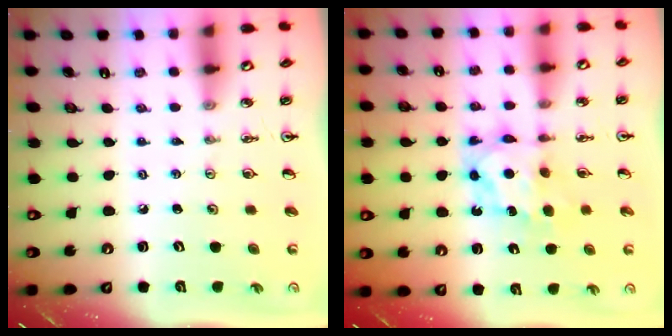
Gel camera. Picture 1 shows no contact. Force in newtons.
{"total": 6.7, "press": 6.7, "slide": 0.3}